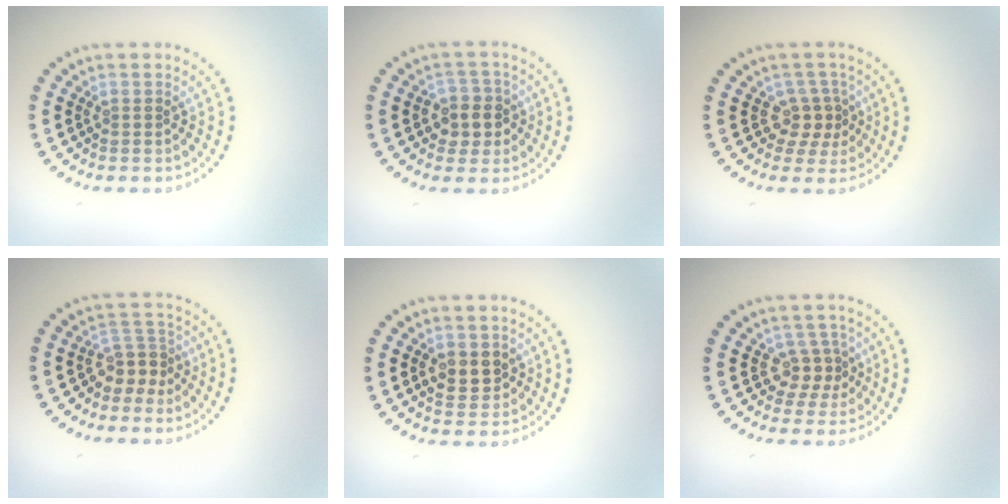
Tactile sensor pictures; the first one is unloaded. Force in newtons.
{"total": 2.8, "press": 2.7, "slide": 0.8}
{"total": 2.4, "press": 1.9, "slide": 1.5}
{"total": 2.7, "press": 1.9, "slide": 1.9}
{"total": 2.5, "press": 2.5, "slide": 0.3}
{"total": 2.4, "press": 1.8, "slide": 1.7}